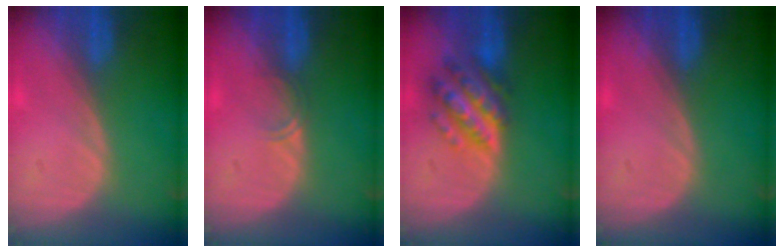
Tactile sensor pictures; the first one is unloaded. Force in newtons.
{"total": 1.4, "press": 1.1, "slide": 0.9}
{"total": 7.6, "press": 7.6, "slide": 0.5}
{"total": 0.0}